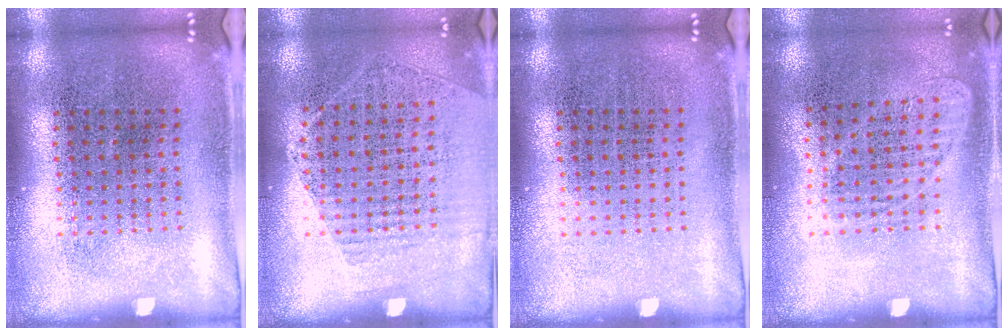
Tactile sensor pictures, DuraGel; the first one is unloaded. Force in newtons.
{"total": 1.2, "press": 1.0, "slide": 0.7}
{"total": 0.0}
{"total": 0.9, "press": 0.8, "slide": 0.4}